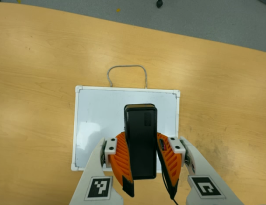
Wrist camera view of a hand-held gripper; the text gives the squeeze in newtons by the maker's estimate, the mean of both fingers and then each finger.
{"total": 7.9, "left": 7.2, "right": 8.7}